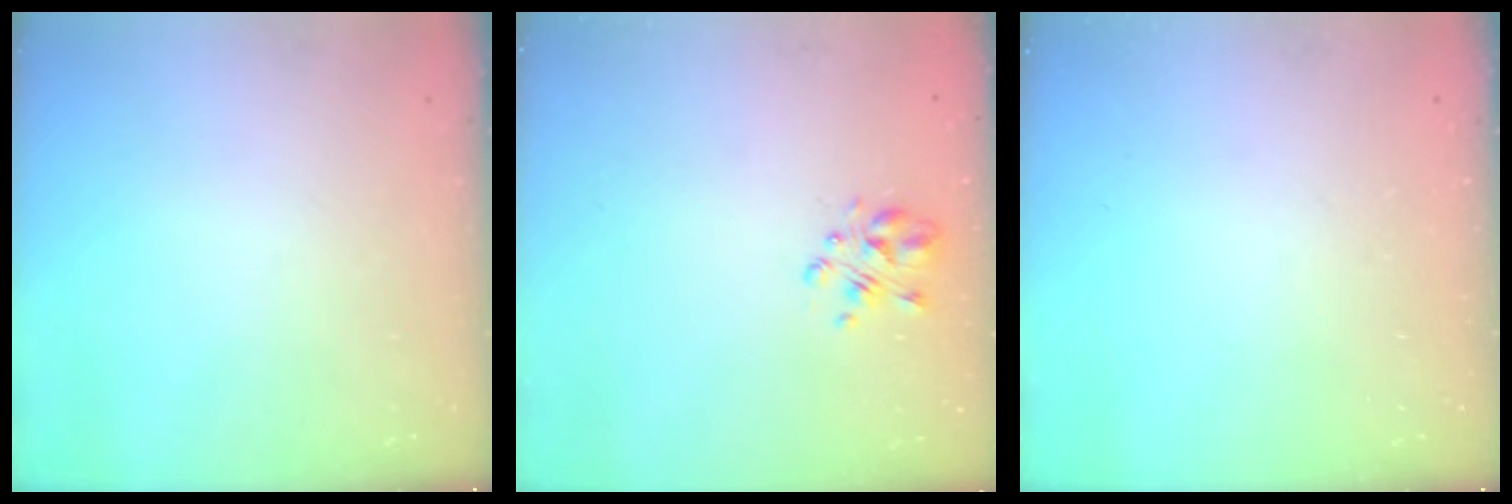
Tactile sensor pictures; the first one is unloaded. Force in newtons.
{"total": 3.3, "press": 3.1, "slide": 1.0}
{"total": 0.0}